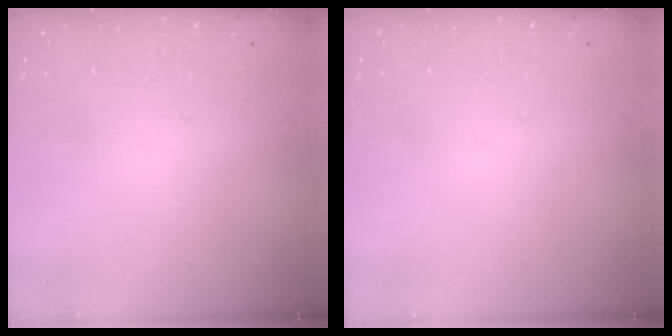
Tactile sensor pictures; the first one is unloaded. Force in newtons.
{"total": 0.0}